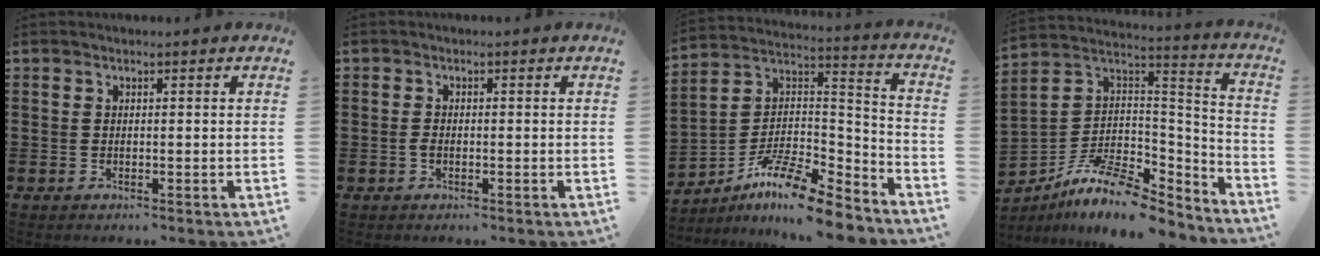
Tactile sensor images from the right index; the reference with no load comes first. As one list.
[{"total": 0.7, "force": [-0.3, 0.3, 0.6], "torque": [-0.015, -0.006, -0.004]}, {"total": 11.7, "force": [-9.4, 2.3, 6.5], "torque": [-0.131, 0.017, -0.187]}, {"total": 10.5, "force": [-8.1, 3.8, 5.5], "torque": [-0.119, 0.011, -0.160]}]